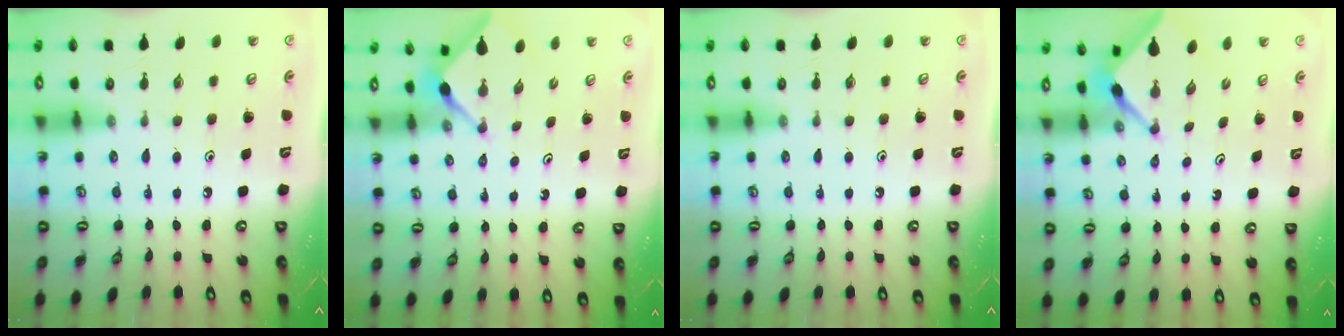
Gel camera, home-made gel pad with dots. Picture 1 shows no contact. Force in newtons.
{"total": 3.1, "press": 3.1, "slide": 0.2}
{"total": 0.0}
{"total": 3.2, "press": 3.2, "slide": 0.3}